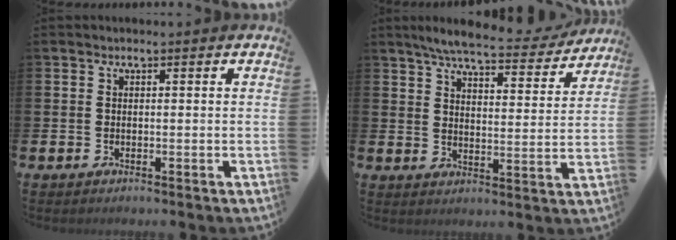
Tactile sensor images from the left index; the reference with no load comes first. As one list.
[{"total": 6.8, "force": [6.2, 0.8, 2.7], "torque": [-0.058, -0.035, 0.103]}]